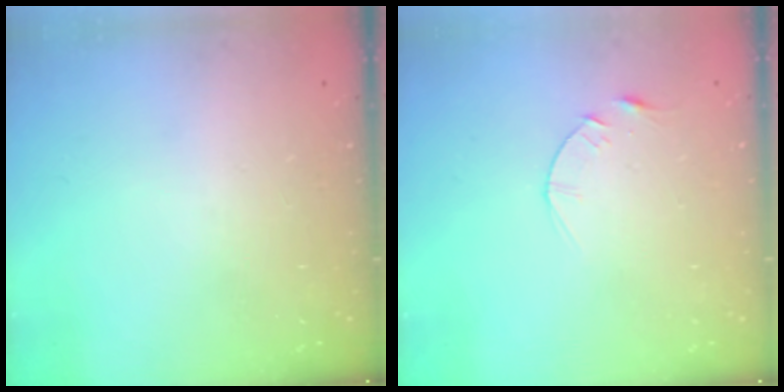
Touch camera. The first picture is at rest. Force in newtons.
{"total": 3.1, "press": 3.1, "slide": 0.4}